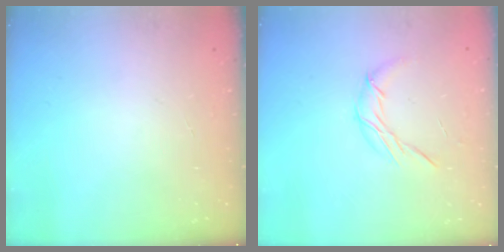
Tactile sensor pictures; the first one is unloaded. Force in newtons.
{"total": 6.9, "press": 6.9, "slide": 0.4}